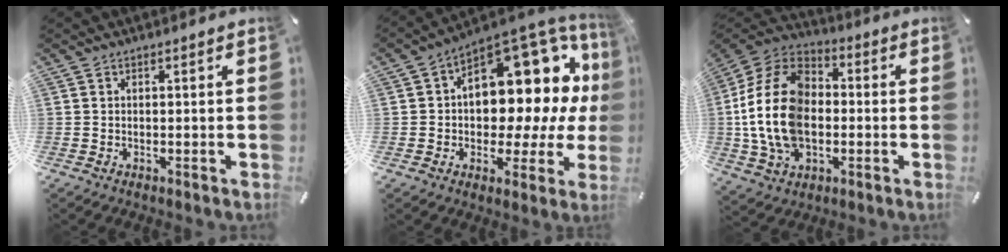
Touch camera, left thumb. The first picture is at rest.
{"total": 14.9, "force": [6.0, 9.6, 9.7], "torque": [-0.112, -0.084, 0.100]}
{"total": 19.0, "force": [-1.9, 13.9, 12.8], "torque": [-0.292, 0.019, -0.040]}